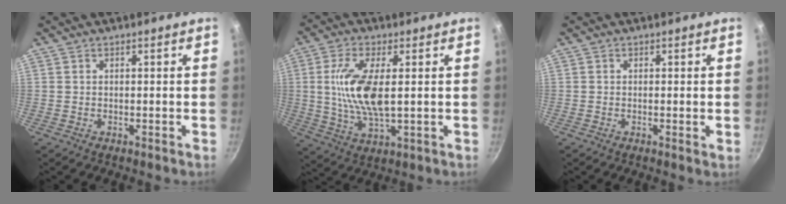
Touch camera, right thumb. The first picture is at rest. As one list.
[{"total": 11.9, "force": [1.4, 4.7, 10.9], "torque": [-0.218, -0.006, 0.030]}, {"total": 0.8, "force": [0.0, 0.0, 0.8], "torque": [-0.013, -0.002, -0.003]}]